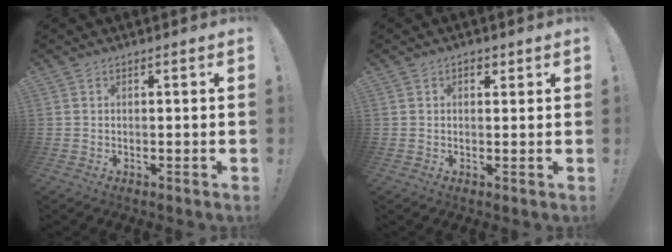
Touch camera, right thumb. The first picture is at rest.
{"total": 1.9, "force": [0.8, 1.3, 1.2], "torque": [-0.014, 0.001, 0.011]}